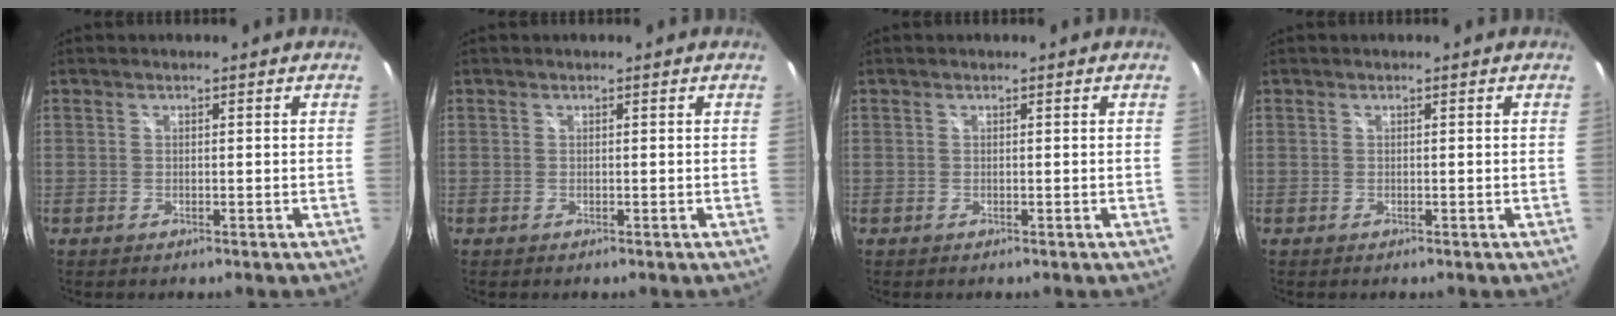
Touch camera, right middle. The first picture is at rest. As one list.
[{"total": 0.0}, {"total": 0.0}, {"total": 0.0}]